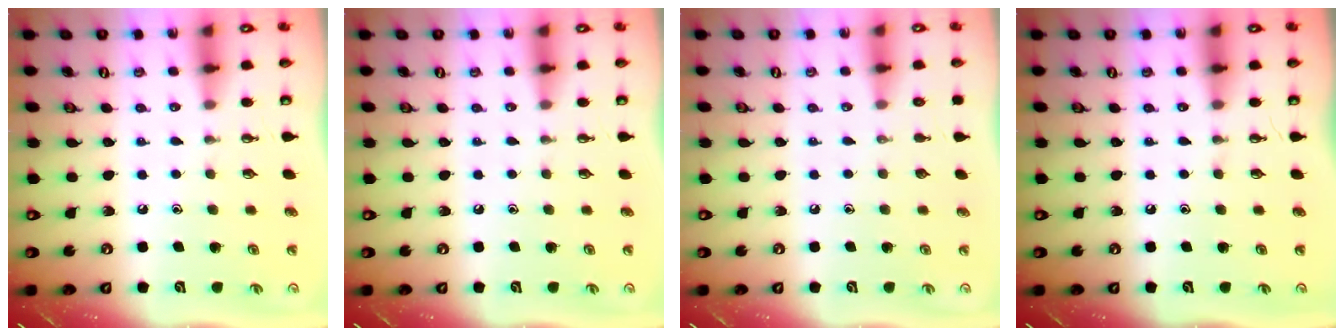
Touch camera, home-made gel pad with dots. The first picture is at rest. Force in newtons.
{"total": 0.0}
{"total": 0.0}
{"total": 0.0}